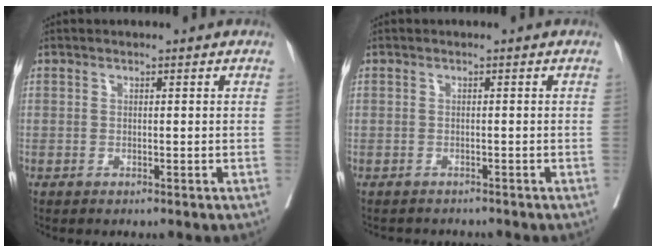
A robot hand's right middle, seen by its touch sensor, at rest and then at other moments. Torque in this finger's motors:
{"motor_torque": [-0.28, -0.11, -0.09, -0.12]}